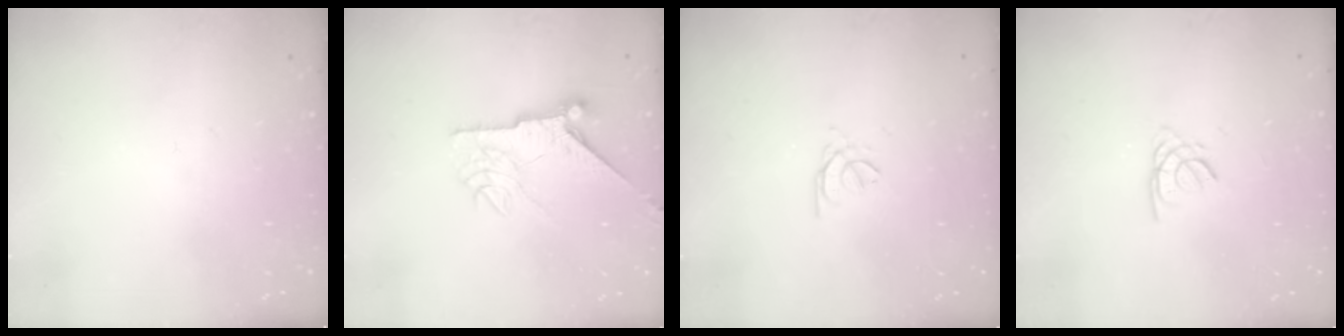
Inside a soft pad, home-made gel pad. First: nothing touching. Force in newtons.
{"total": 8.1, "press": 8.1, "slide": 0.5}
{"total": 1.2, "press": 1.1, "slide": 0.4}
{"total": 1.6, "press": 1.6, "slide": 0.2}